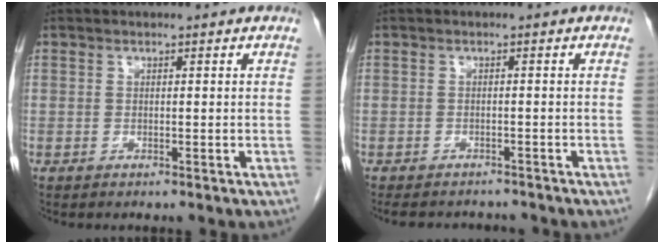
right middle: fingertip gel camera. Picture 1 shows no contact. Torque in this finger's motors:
{"motor_torque": [0.02, -0.02, 0.00, -0.01]}